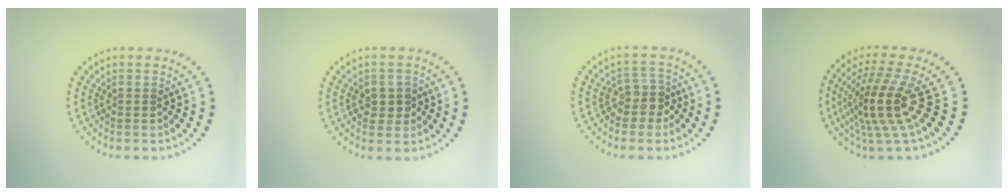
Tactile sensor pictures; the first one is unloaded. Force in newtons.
{"total": 1.7, "press": 1.7, "slide": 0.3}
{"total": 2.5, "press": 2.2, "slide": 1.2}
{"total": 5.1, "press": 3.6, "slide": 3.5}